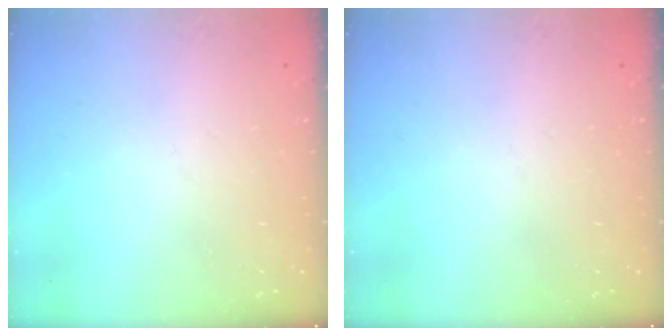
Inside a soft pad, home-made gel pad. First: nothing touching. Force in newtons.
{"total": 0.0}